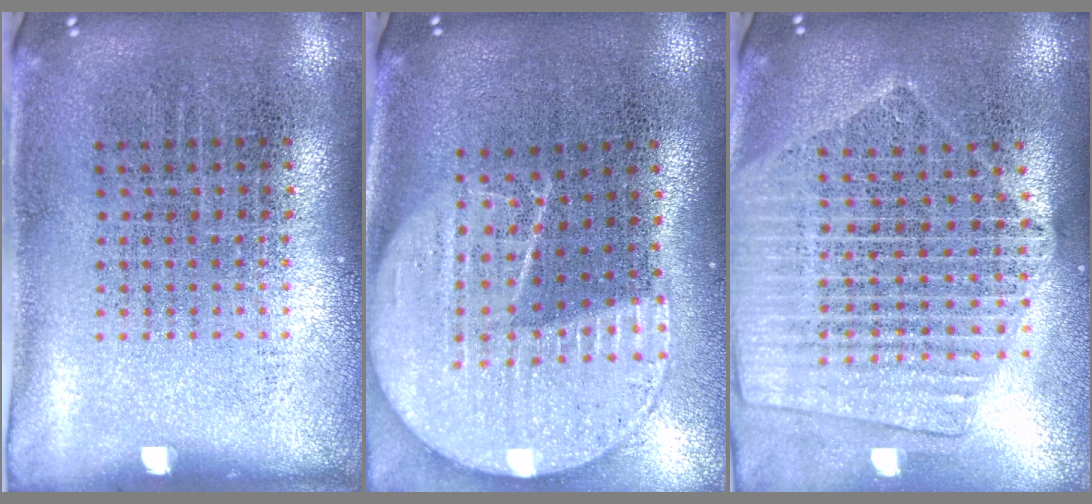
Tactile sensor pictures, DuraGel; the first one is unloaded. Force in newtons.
{"total": 2.1, "press": 1.8, "slide": 1.1}
{"total": 2.1, "press": 1.9, "slide": 0.9}